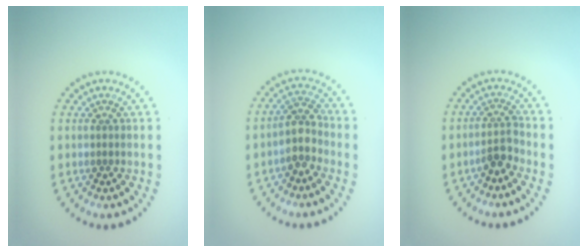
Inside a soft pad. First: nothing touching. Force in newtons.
{"total": 2.6, "press": 2.1, "slide": 1.5}
{"total": 2.2, "press": 1.7, "slide": 1.4}